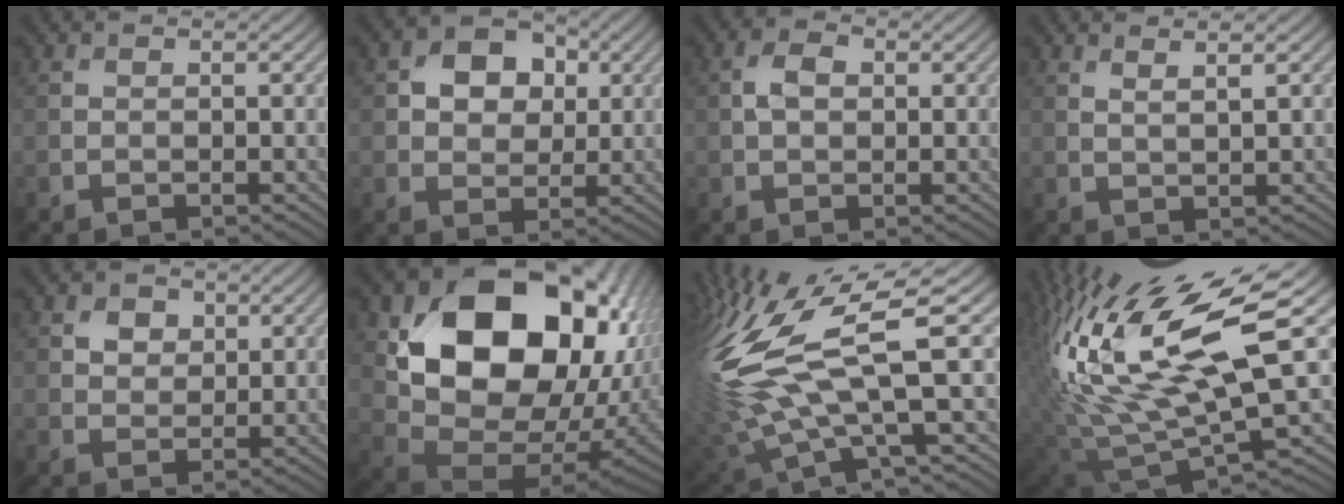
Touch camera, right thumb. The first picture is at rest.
{"total": 7.0, "force": [2.1, 5.3, 4.0], "torque": [-0.086, 0.012, 0.021]}
{"total": 2.8, "force": [0.4, 1.9, 2.1], "torque": [-0.045, 0.004, 0.004]}
{"total": 2.4, "force": [1.6, 0.3, 1.7], "torque": [-0.024, 0.000, 0.023]}
{"total": 3.4, "force": [1.6, 2.5, 1.7], "torque": [-0.038, -0.005, 0.026]}
{"total": 20.3, "force": [4.9, 14.2, 13.6], "torque": [-0.262, -0.030, 0.119]}
{"total": 16.0, "force": [3.0, 4.6, 15.0], "torque": [-0.367, 0.003, 0.076]}
{"total": 19.0, "force": [5.8, 5.9, 17.2], "torque": [-0.350, 0.015, 0.109]}